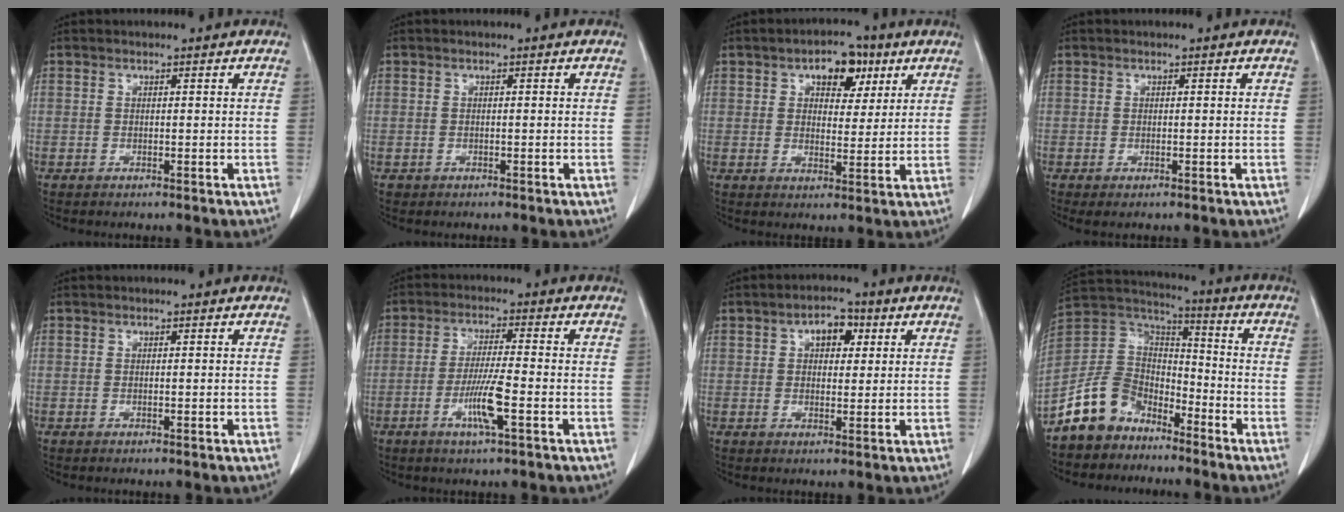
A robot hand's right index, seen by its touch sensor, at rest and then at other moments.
{"total": 0.9, "force": [-0.3, 0.9, 0.1], "torque": [-0.004, 0.005, -0.002]}
{"total": 8.1, "force": [3.8, 4.6, 5.4], "torque": [-0.083, 0.022, 0.061]}
{"total": 2.1, "force": [-0.7, 1.0, 1.7], "torque": [-0.043, -0.002, -0.009]}
{"total": 0.0}
{"total": 7.0, "force": [-2.6, 0.3, 6.5], "torque": [-0.125, -0.007, -0.048]}
{"total": 5.4, "force": [1.9, 3.1, 4.0], "torque": [-0.067, 0.019, 0.033]}
{"total": 11.5, "force": [-8.0, 7.4, 3.7], "torque": [-0.089, 0.040, -0.159]}